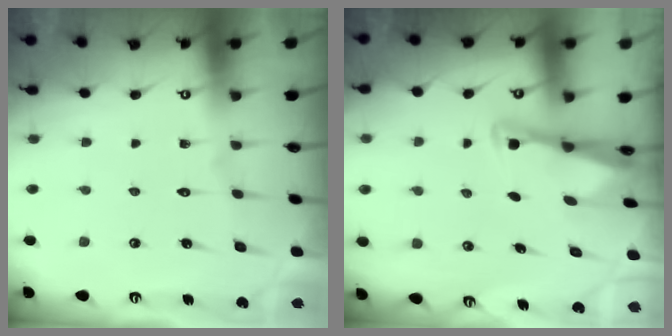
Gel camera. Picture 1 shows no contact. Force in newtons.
{"total": 2.5, "press": 2.5, "slide": 0.3}